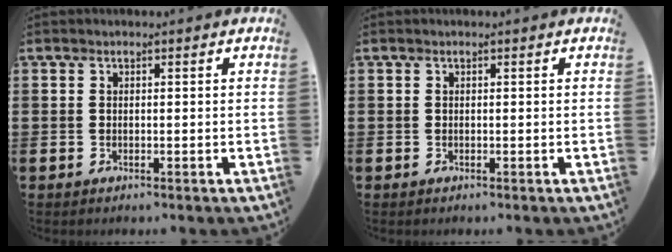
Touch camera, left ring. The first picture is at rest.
{"total": 0.0}